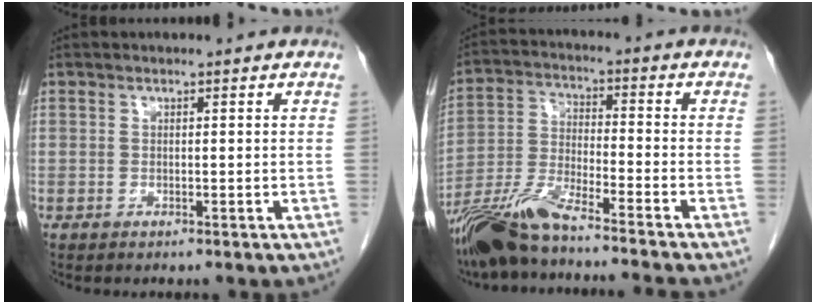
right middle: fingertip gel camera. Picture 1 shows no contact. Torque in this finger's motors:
{"motor_torque": [0.99, -0.96, 0.13, 0.07]}